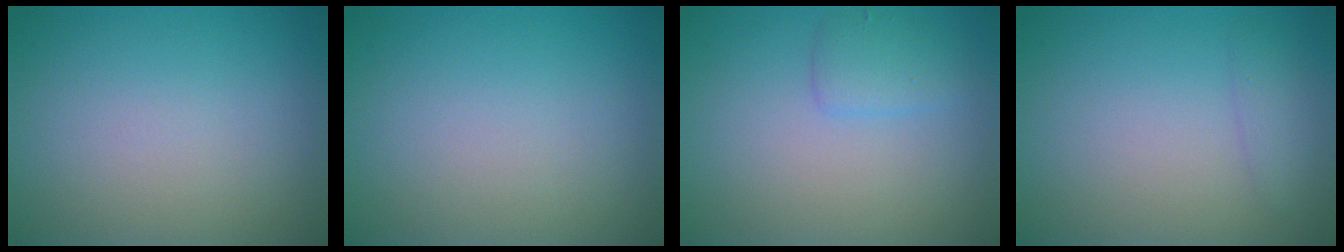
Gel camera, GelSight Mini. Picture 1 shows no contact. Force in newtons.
{"total": 0.0}
{"total": 1.8, "press": 1.8, "slide": 0.2}
{"total": 1.3, "press": 1.3, "slide": 0.0}